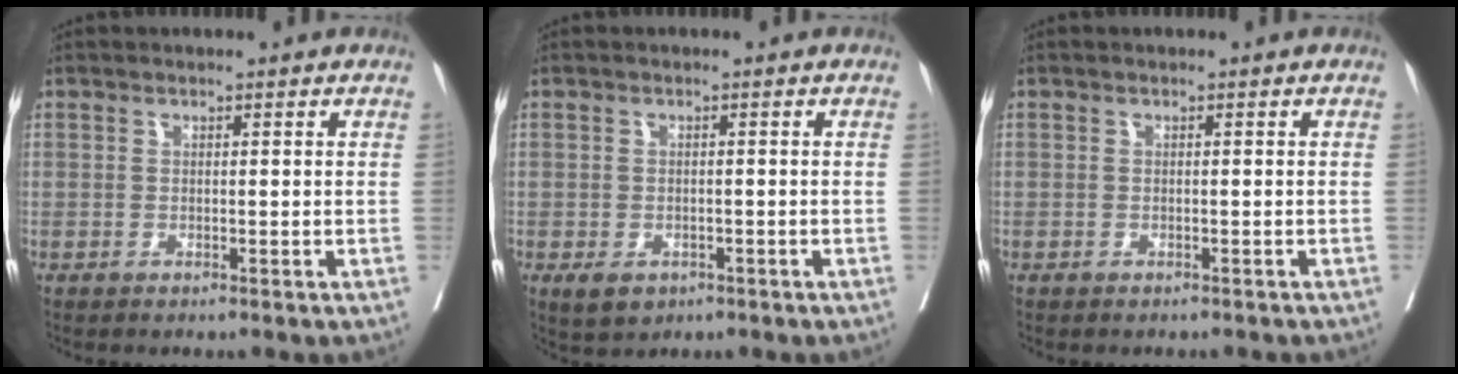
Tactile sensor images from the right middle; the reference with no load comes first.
{"total": 3.3, "force": [-1.8, 2.2, 1.7], "torque": [-0.027, -0.003, -0.020]}
{"total": 1.4, "force": [-1.3, 0.4, 0.3], "torque": [-0.008, -0.002, -0.020]}